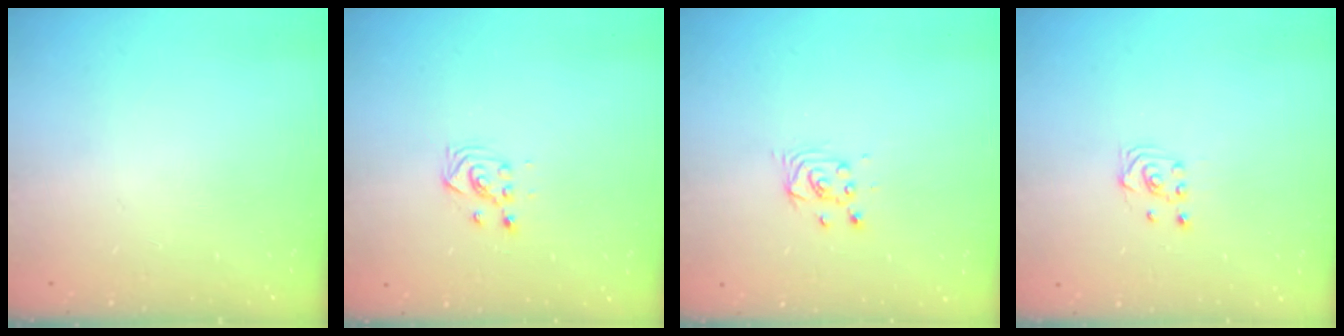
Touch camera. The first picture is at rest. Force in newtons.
{"total": 2.9, "press": 2.9, "slide": 0.3}
{"total": 3.4, "press": 3.4, "slide": 0.4}
{"total": 2.9, "press": 2.6, "slide": 1.4}